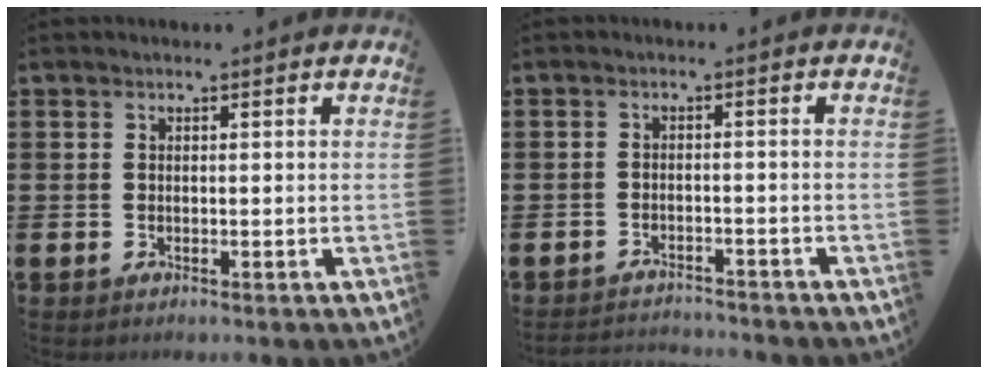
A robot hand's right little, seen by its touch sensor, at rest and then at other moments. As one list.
[{"total": 2.1, "force": [-2.1, 0.0, -0.2], "torque": [-0.004, 0.002, -0.046]}]